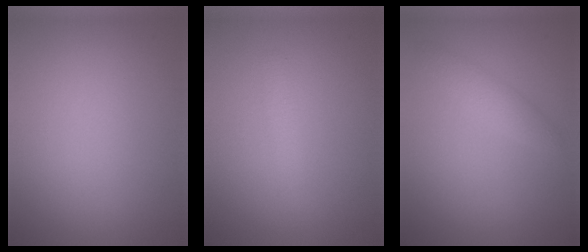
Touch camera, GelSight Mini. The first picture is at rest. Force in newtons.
{"total": 1.1, "press": 1.1, "slide": 0.0}
{"total": 1.7, "press": 1.7, "slide": 0.0}